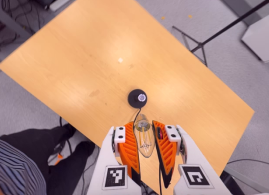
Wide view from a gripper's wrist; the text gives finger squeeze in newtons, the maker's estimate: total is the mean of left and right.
{"total": 21.7, "left": 24.5, "right": 18.8}